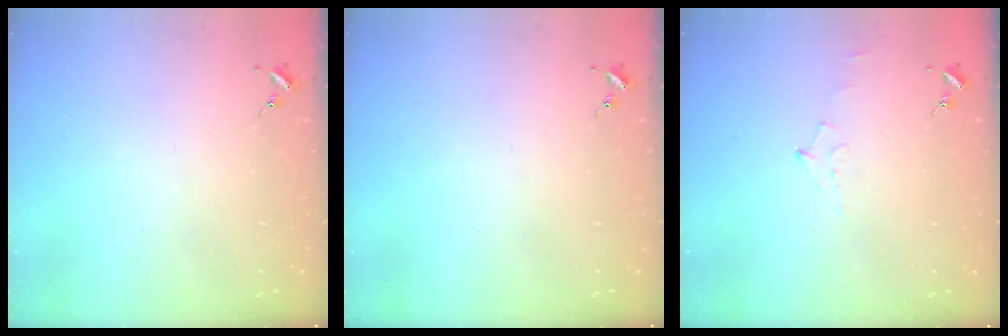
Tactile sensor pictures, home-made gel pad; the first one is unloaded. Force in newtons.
{"total": 0.0}
{"total": 5.2, "press": 5.2, "slide": 0.6}